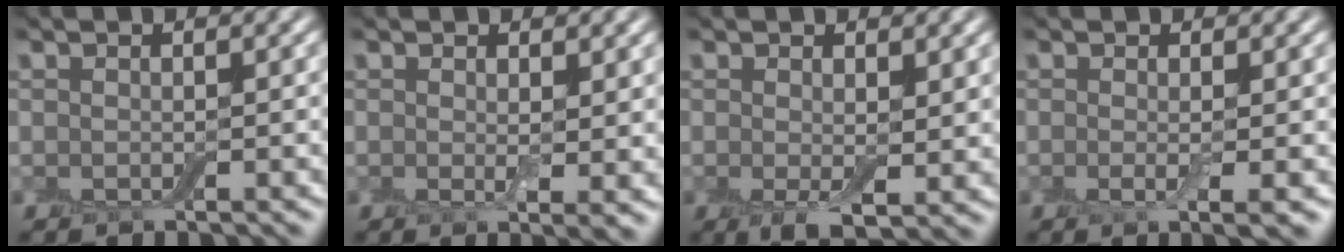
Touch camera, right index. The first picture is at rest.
{"total": 2.0, "force": [0.4, 0.4, 2.0], "torque": [-0.028, -0.012, 0.008]}
{"total": 3.2, "force": [0.0, 1.3, 3.0], "torque": [-0.054, -0.013, 0.000]}
{"total": 2.4, "force": [-0.3, 0.4, 2.3], "torque": [-0.036, -0.007, -0.005]}